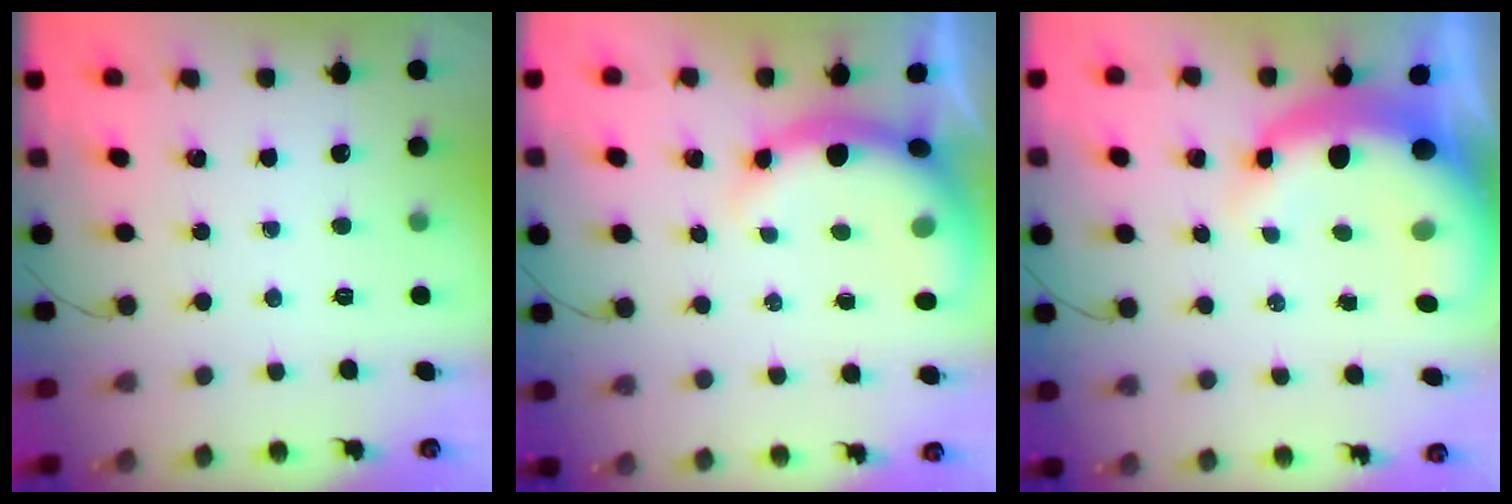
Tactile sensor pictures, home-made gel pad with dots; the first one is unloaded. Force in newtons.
{"total": 9.9, "press": 9.8, "slide": 1.7}
{"total": 12.8, "press": 12.5, "slide": 3.0}